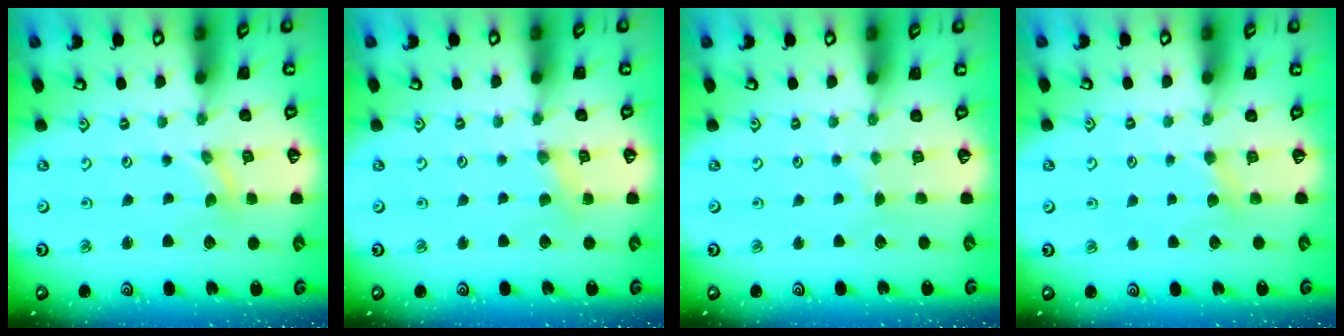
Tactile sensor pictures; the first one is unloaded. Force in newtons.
{"total": 2.4, "press": 2.4, "slide": 0.3}
{"total": 1.7, "press": 1.7, "slide": 0.2}
{"total": 3.0, "press": 2.9, "slide": 0.3}